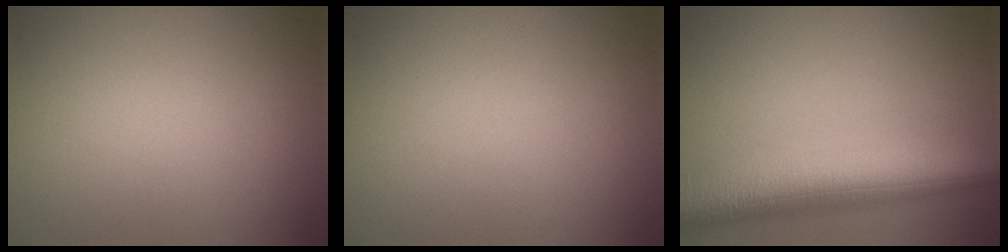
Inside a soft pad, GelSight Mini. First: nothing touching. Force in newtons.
{"total": 0.0}
{"total": 9.3, "press": 9.3, "slide": 0.4}